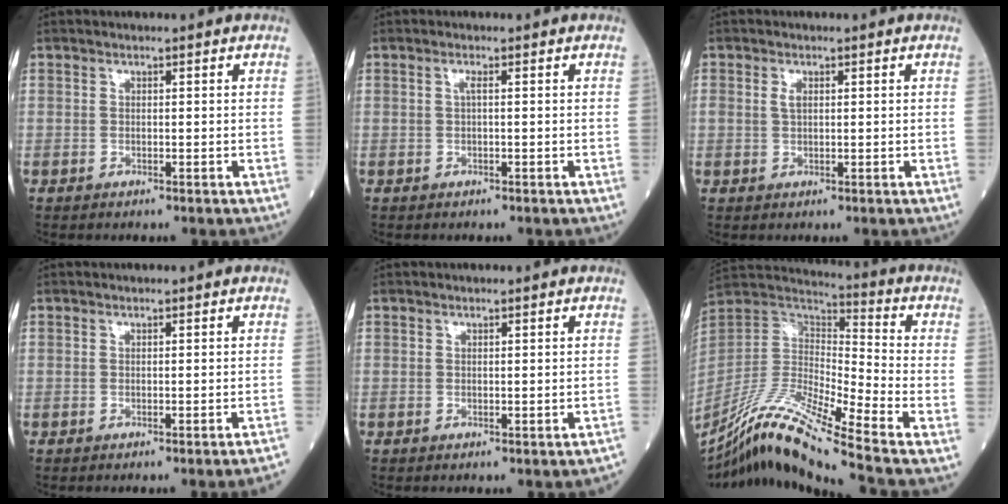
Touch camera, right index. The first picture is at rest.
{"total": 0.8, "force": [0.1, 0.0, 0.8], "torque": [-0.018, 0.001, 0.001]}
{"total": 1.2, "force": [0.4, 0.6, 1.0], "torque": [-0.021, 0.003, 0.008]}
{"total": 3.4, "force": [-3.0, -1.0, 1.4], "torque": [-0.011, -0.004, -0.035]}
{"total": 0.8, "force": [-0.6, 0.0, 0.5], "torque": [-0.006, 0.001, -0.004]}
{"total": 18.2, "force": [-14.2, -1.3, 11.3], "torque": [-0.235, -0.011, -0.271]}